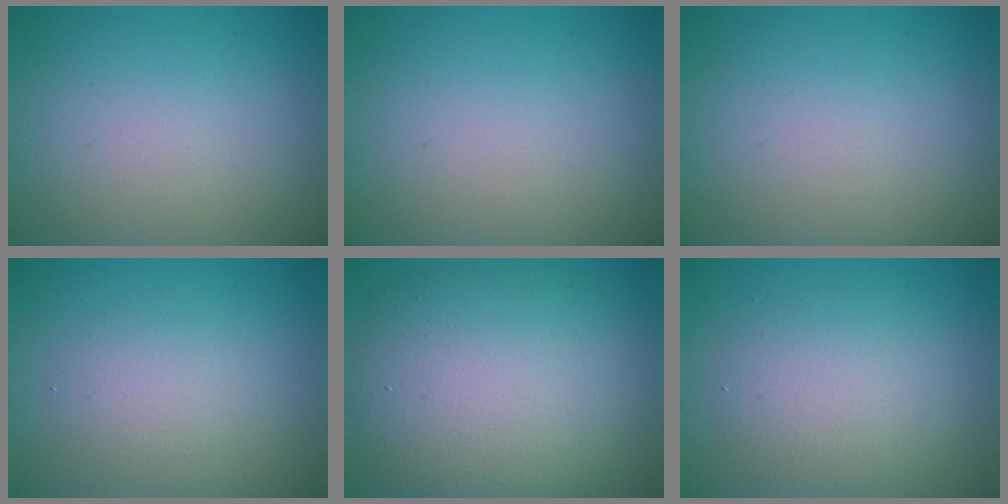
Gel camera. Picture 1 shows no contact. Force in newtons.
{"total": 0.0}
{"total": 0.0}
{"total": 2.5, "press": 2.5, "slide": 0.1}
{"total": 10.5, "press": 10.5, "slide": 0.6}
{"total": 4.0, "press": 4.0, "slide": 0.2}